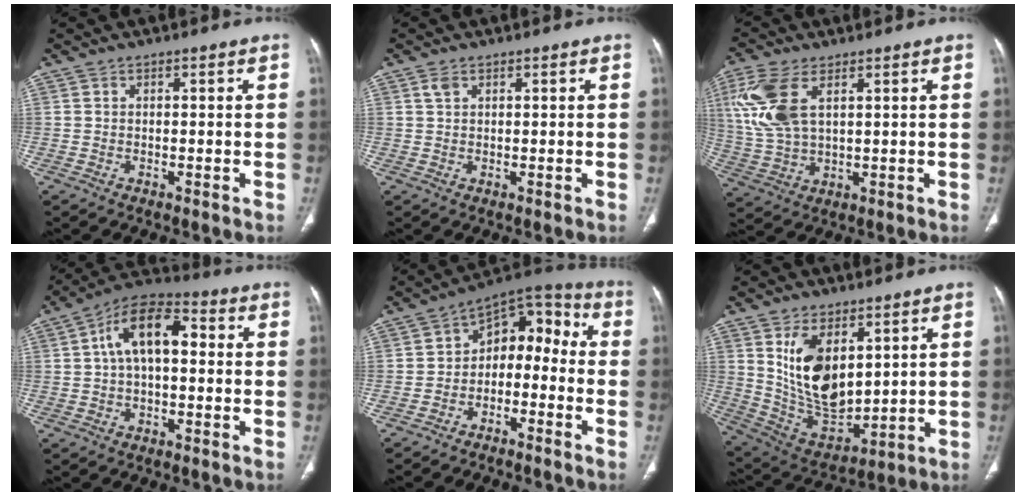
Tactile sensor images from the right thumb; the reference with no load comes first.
{"total": 1.4, "force": [0.8, 0.8, 0.9], "torque": [-0.019, 0.005, 0.019]}
{"total": 11.7, "force": [4.2, 6.1, 9.1], "torque": [-0.219, -0.003, 0.091]}
{"total": 12.0, "force": [1.6, 6.5, 10.0], "torque": [-0.167, 0.036, 0.016]}
{"total": 11.1, "force": [-2.9, 7.8, 7.4], "torque": [-0.067, 0.070, -0.060]}
{"total": 15.3, "force": [5.1, 8.5, 11.7], "torque": [-0.186, -0.031, 0.121]}